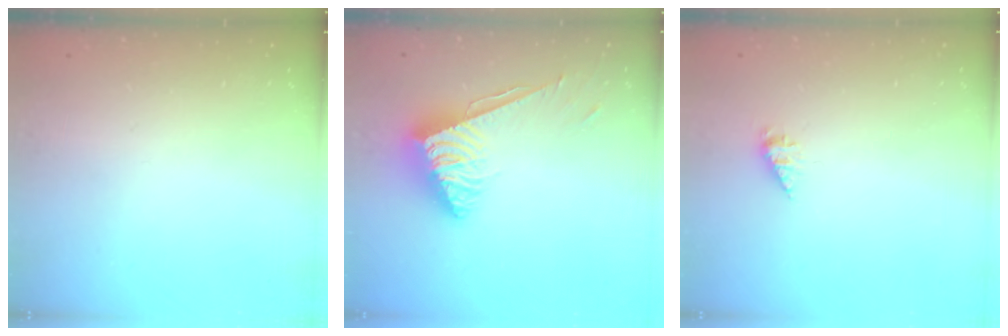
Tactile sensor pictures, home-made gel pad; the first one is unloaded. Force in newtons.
{"total": 8.2, "press": 8.2, "slide": 0.6}
{"total": 2.3, "press": 2.3, "slide": 0.3}